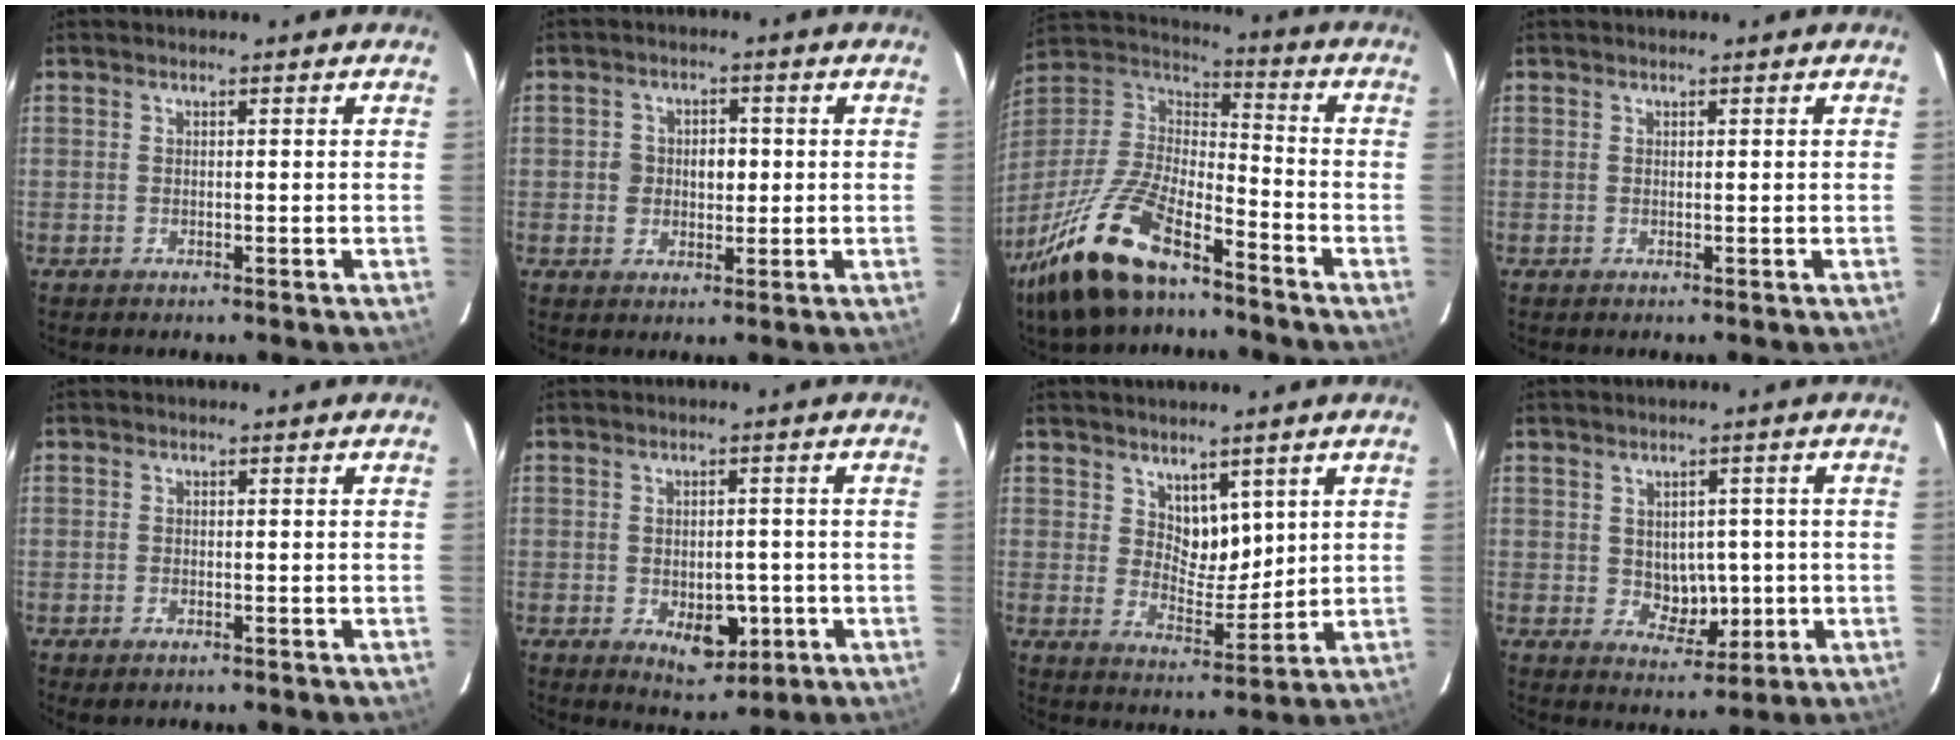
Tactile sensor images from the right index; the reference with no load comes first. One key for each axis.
{"total": 4.8, "fx": 0.2, "fy": 3.5, "fz": 3.3, "tx": -0.043, "ty": 0.015, "tz": 0.009}
{"total": 18.2, "fx": -12.5, "fy": 5.5, "fz": 12.1, "tx": -0.274, "ty": -0.014, "tz": -0.238}
{"total": 0.0}
{"total": 1.2, "fx": -0.7, "fy": 0.6, "fz": 0.8, "tx": -0.016, "ty": -0.001, "tz": -0.004}
{"total": 5.3, "fx": -1.9, "fy": 2.7, "fz": 4.1, "tx": -0.056, "ty": -0.002, "tz": -0.018}
{"total": 5.5, "fx": 3.1, "fy": 3.1, "fz": 3.3, "tx": -0.052, "ty": -0.007, "tz": 0.064}
{"total": 5.3, "fx": -0.1, "fy": 3.7, "fz": 3.7, "tx": -0.044, "ty": 0.001, "tz": 0.010}